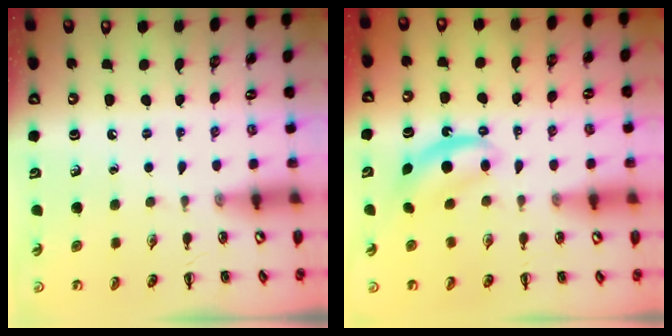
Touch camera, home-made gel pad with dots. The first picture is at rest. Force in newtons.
{"total": 6.1, "press": 6.0, "slide": 1.1}